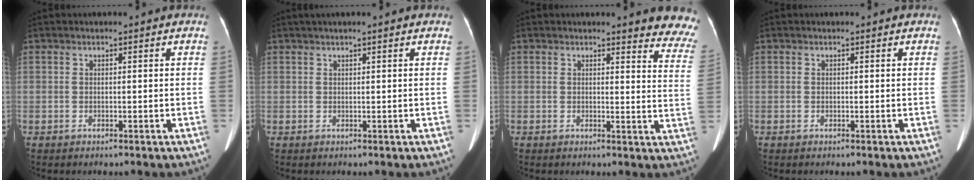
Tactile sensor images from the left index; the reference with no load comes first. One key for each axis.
{"total": 2.7, "fx": 2.1, "fy": -0.2, "fz": 1.7, "tx": -0.021, "ty": 0.028, "tz": 0.034}
{"total": 9.5, "fx": 9.1, "fy": 1.6, "fz": 1.9, "tx": 0.015, "ty": -0.065, "tz": 0.058}
{"total": 0.0}